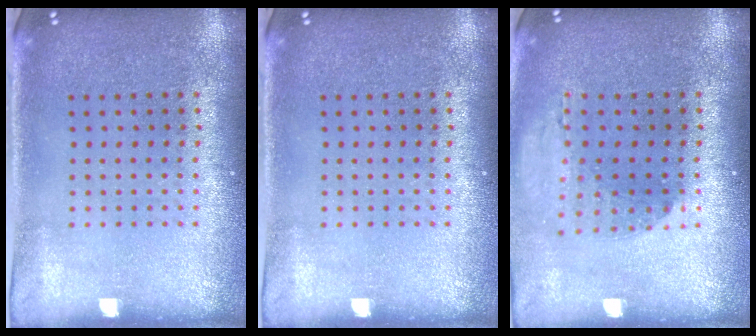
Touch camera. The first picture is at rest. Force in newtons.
{"total": 0.0}
{"total": 1.2, "press": 1.2, "slide": 0.2}